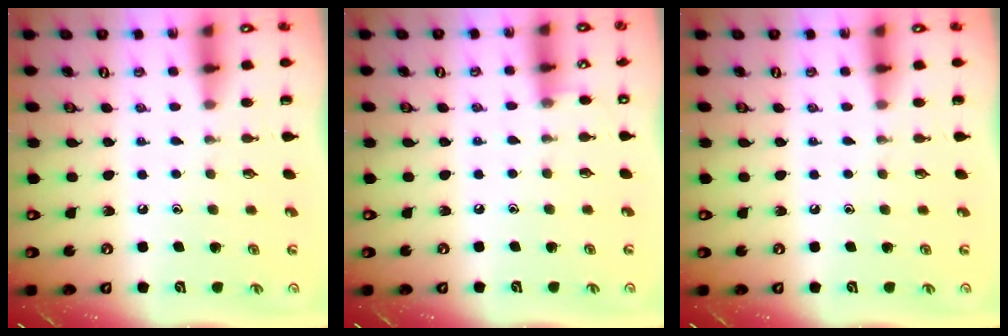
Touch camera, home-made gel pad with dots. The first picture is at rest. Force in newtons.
{"total": 3.9, "press": 3.9, "slide": 0.5}
{"total": 0.0}